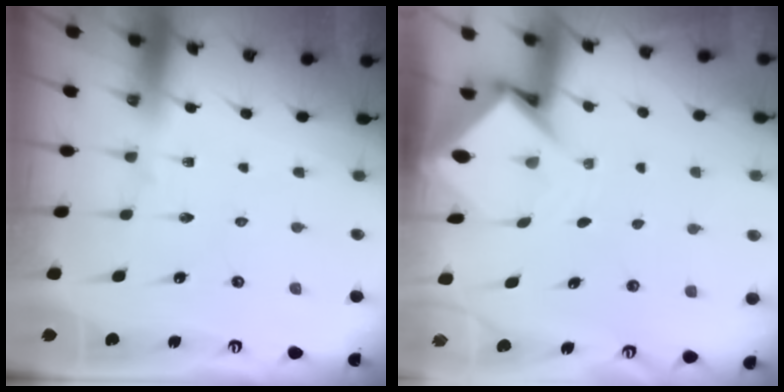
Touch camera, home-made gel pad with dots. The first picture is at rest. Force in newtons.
{"total": 5.0, "press": 5.0, "slide": 0.3}